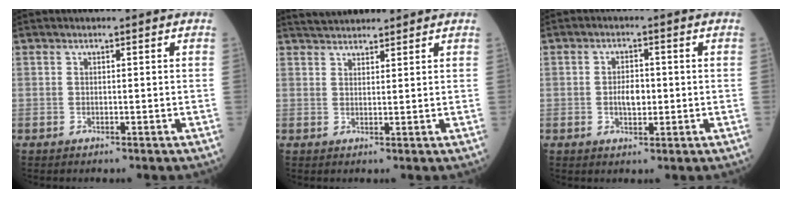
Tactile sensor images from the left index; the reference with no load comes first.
{"total": 5.3, "force": [5.1, 0.8, 1.2], "torque": [-0.021, 0.036, 0.084]}
{"total": 3.4, "force": [-0.3, 1.8, 2.9], "torque": [-0.053, 0.003, -0.004]}